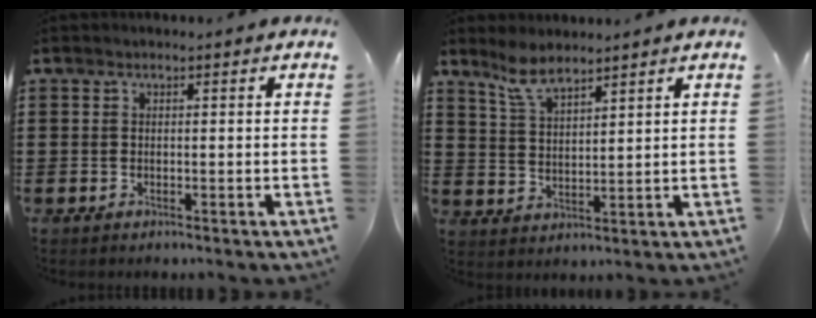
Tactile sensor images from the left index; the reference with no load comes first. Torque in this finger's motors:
{"motor_torque": [2.14, 0.00, -0.40, -0.15]}